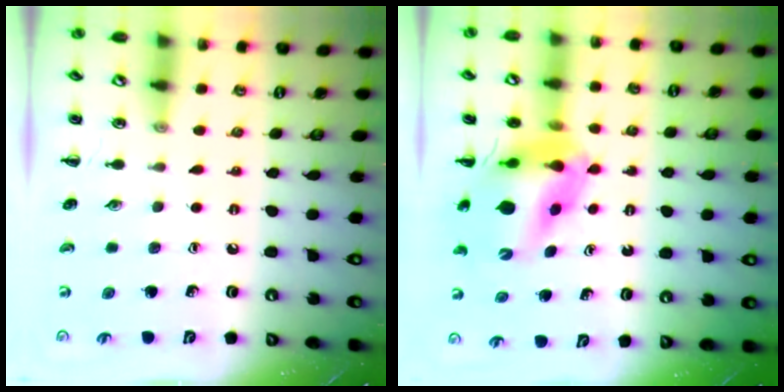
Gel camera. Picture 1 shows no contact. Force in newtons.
{"total": 12.0, "press": 11.4, "slide": 3.6}